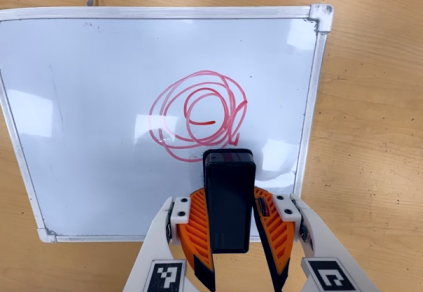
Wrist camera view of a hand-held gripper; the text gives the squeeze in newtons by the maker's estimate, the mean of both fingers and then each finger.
{"total": 7.2, "left": 5.5, "right": 8.8}